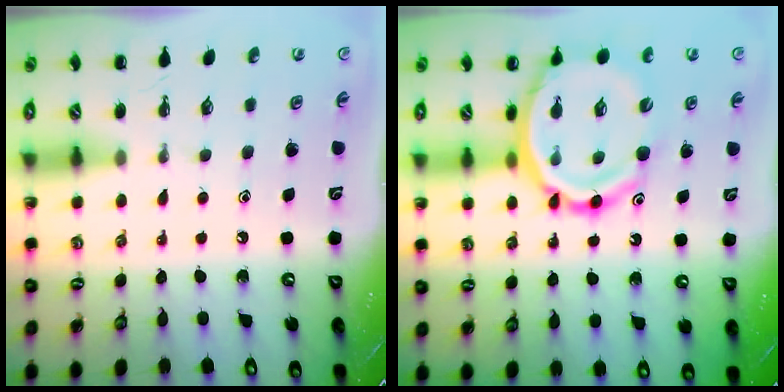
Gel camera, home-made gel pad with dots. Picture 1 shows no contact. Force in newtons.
{"total": 16.9, "press": 16.5, "slide": 3.7}